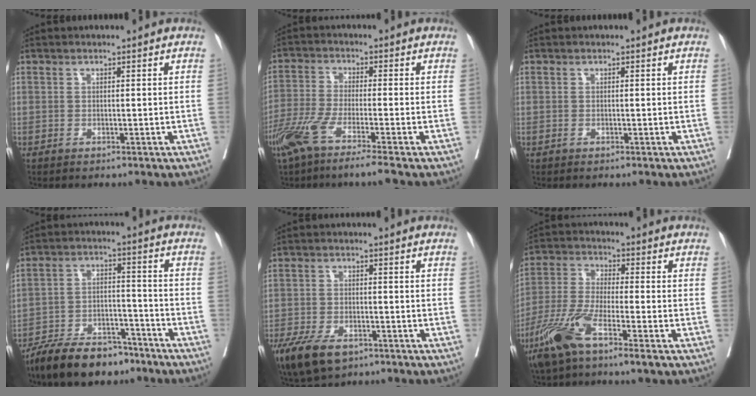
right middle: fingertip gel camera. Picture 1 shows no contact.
{"total": 7.8, "force": [-5.3, -0.2, 5.8], "torque": [-0.118, -0.024, -0.106]}
{"total": 0.0}
{"total": 12.2, "force": [-10.1, 4.5, 5.2], "torque": [-0.086, 0.007, -0.171]}
{"total": 9.5, "force": [-6.1, 4.5, 5.8], "torque": [-0.110, -0.013, -0.103]}
{"total": 10.0, "force": [-5.5, 1.1, 8.3], "torque": [-0.180, -0.016, -0.113]}